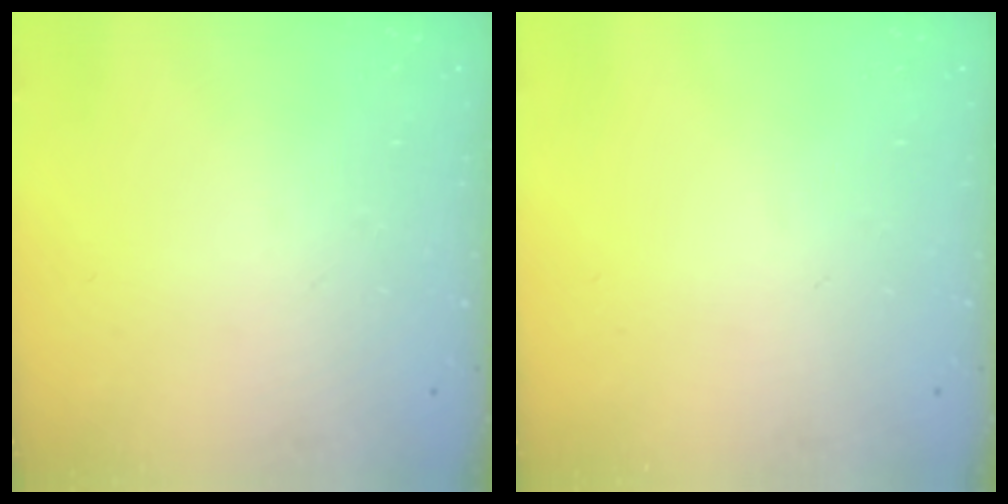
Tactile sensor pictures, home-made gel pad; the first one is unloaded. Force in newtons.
{"total": 0.0}